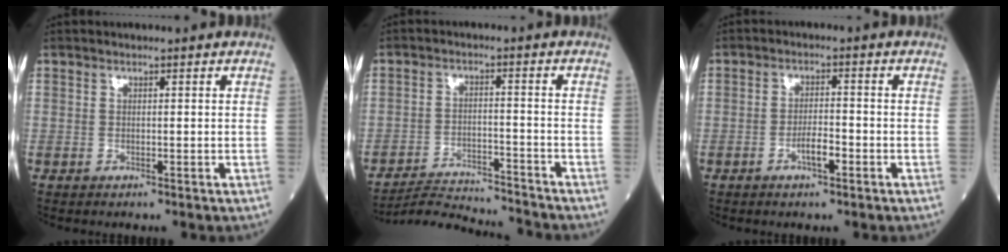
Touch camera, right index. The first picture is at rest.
{"total": 10.9, "force": [-10.8, -0.7, 1.2], "torque": [-0.020, -0.002, -0.176]}
{"total": 3.1, "force": [-1.5, 0.7, 2.6], "torque": [-0.043, 0.004, -0.027]}